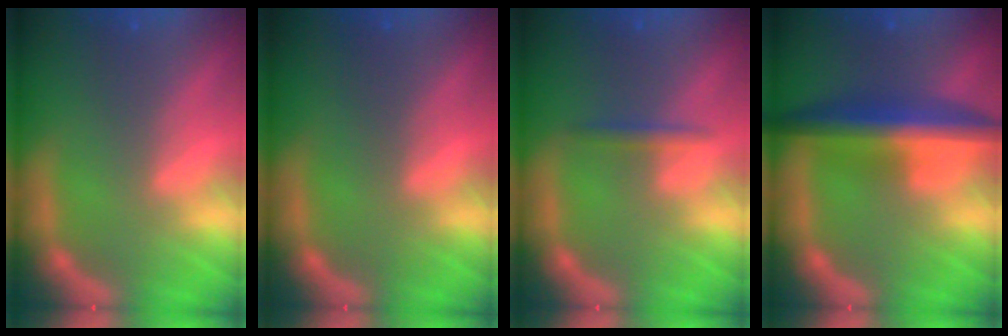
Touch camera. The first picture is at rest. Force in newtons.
{"total": 0.0}
{"total": 1.4}
{"total": 7.1}